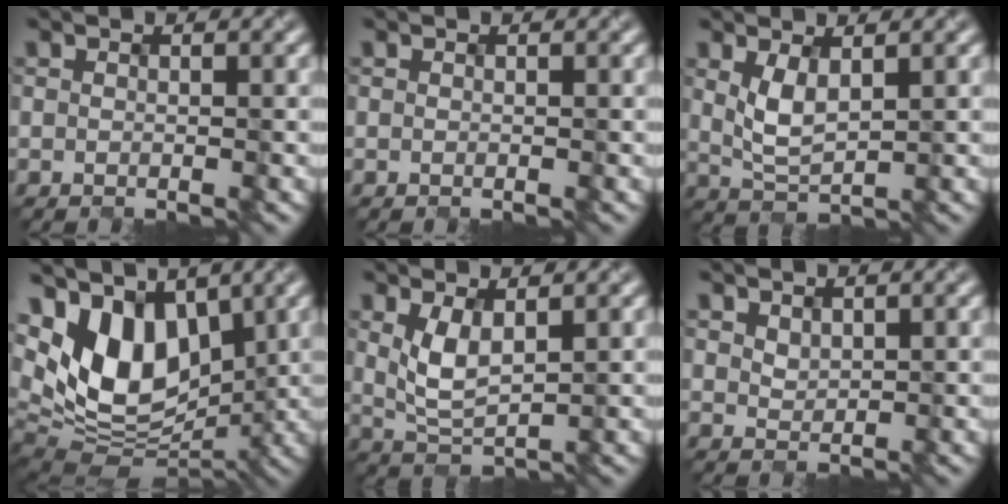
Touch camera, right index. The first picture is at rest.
{"total": 0.0}
{"total": 2.2, "force": [0.7, 0.9, 1.9], "torque": [-0.053, -0.008, 0.026]}
{"total": 9.5, "force": [3.0, 5.8, 6.9], "torque": [-0.139, 0.000, 0.050]}
{"total": 2.6, "force": [0.7, 1.0, 2.3], "torque": [-0.060, -0.008, 0.026]}
{"total": 0.7, "force": [0.6, 0.3, 0.0], "torque": [-0.005, -0.003, 0.024]}